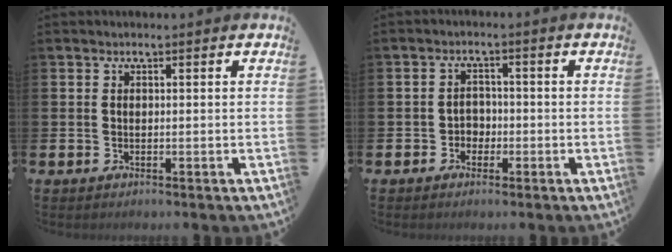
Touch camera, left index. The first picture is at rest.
{"total": 2.3, "force": [-1.2, 1.9, 0.5], "torque": [-0.012, 0.006, -0.029]}